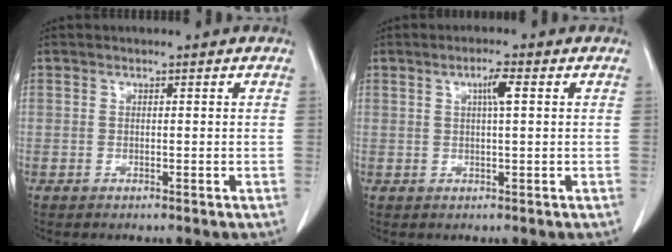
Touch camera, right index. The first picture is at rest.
{"total": 2.9, "force": [1.0, 0.2, 2.7], "torque": [-0.046, 0.001, 0.016]}